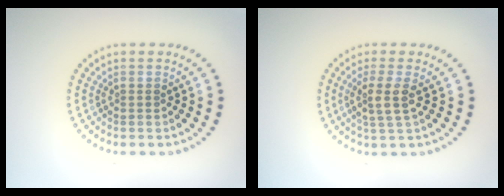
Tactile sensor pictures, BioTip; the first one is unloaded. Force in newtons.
{"total": 2.4, "press": 2.0, "slide": 1.3}